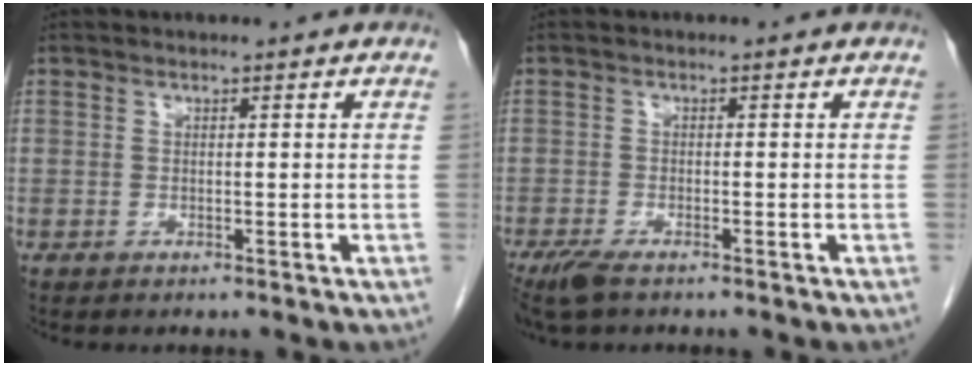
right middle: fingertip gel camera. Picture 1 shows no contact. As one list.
[{"total": 4.2, "force": [-3.1, 1.2, 2.7], "torque": [-0.058, -0.012, -0.054]}]